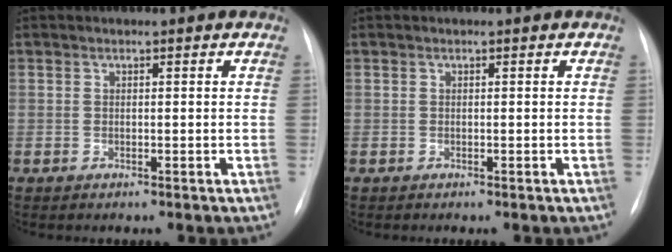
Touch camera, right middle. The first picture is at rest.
{"total": 0.0}